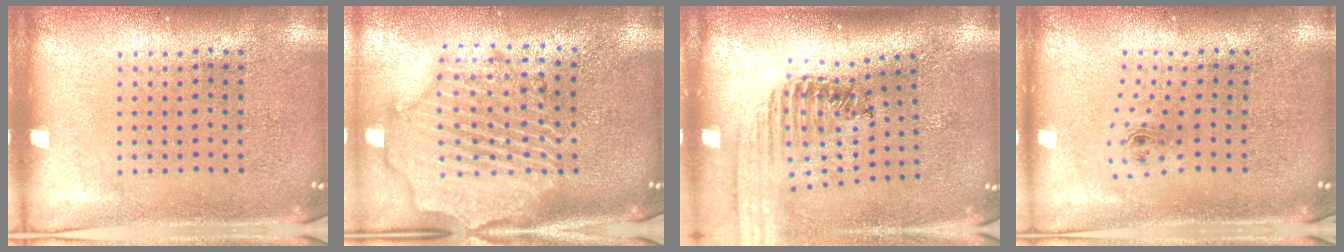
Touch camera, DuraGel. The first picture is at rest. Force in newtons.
{"total": 2.9, "press": 2.5, "slide": 1.4}
{"total": 1.5, "press": 1.4, "slide": 0.3}
{"total": 0.8, "press": 0.4, "slide": 0.7}